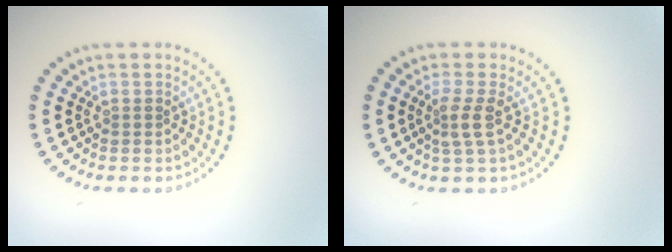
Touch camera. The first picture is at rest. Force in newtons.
{"total": 2.0, "press": 1.4, "slide": 1.3}